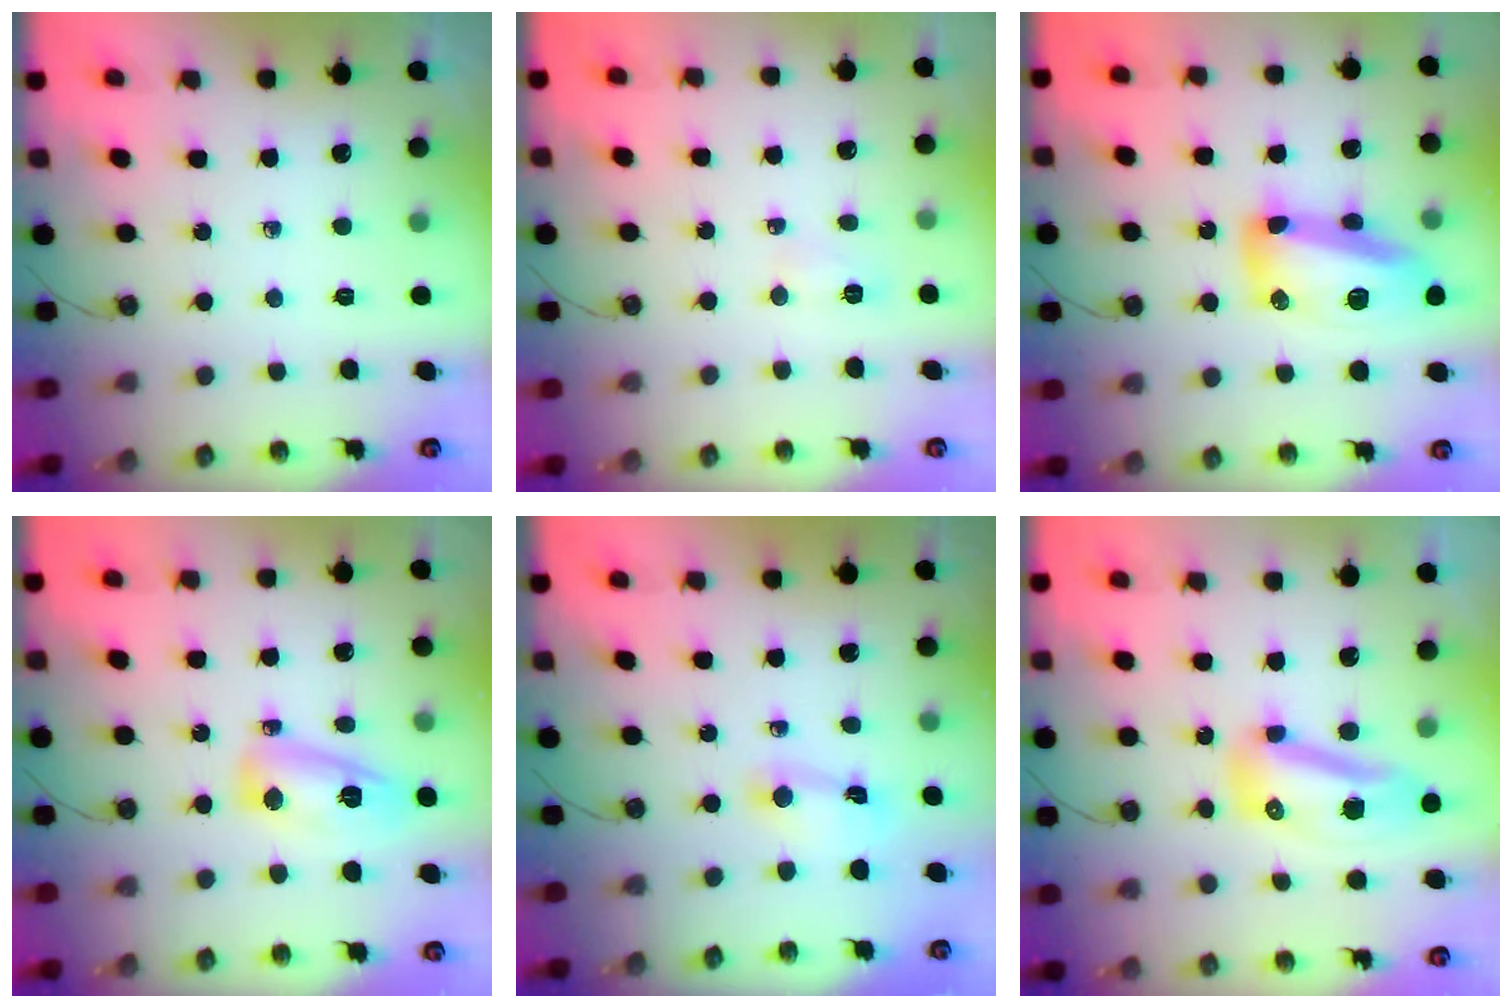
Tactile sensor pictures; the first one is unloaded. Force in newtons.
{"total": 3.4, "press": 3.2, "slide": 1.2}
{"total": 17.7, "press": 16.6, "slide": 6.0}
{"total": 11.0, "press": 11.0, "slide": 1.2}
{"total": 2.7, "press": 2.7, "slide": 0.3}
{"total": 10.6, "press": 10.6, "slide": 0.8}